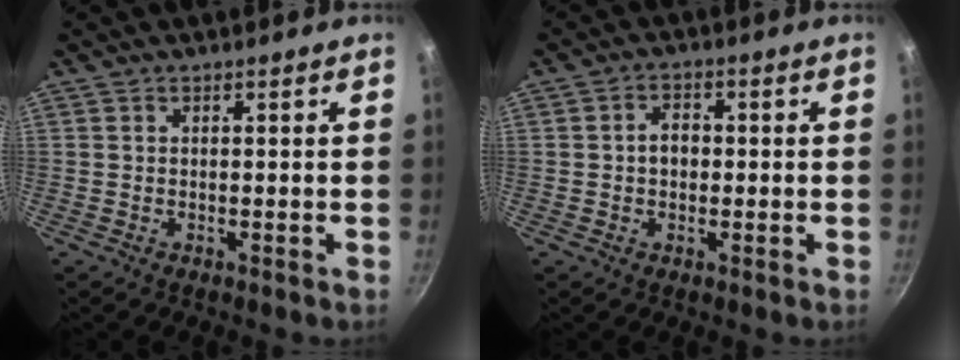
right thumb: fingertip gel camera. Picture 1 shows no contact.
{"total": 3.9, "force": [0.0, 3.0, 2.6], "torque": [-0.024, 0.012, -0.004]}